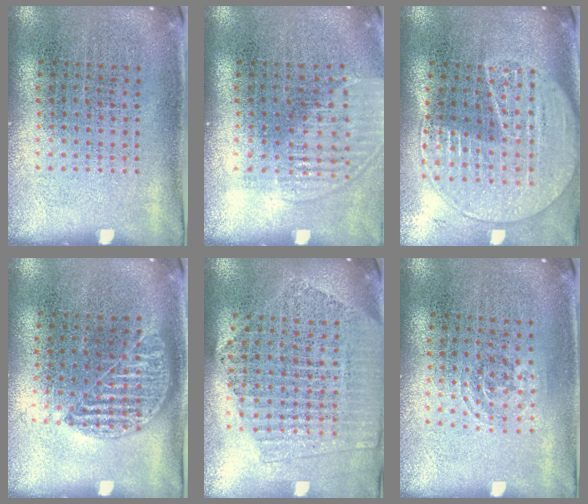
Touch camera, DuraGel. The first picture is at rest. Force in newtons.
{"total": 1.4, "press": 1.3, "slide": 0.7}
{"total": 2.0, "press": 1.8, "slide": 1.0}
{"total": 1.0, "press": 0.8, "slide": 0.4}
{"total": 2.1, "press": 1.9, "slide": 0.9}
{"total": 0.7, "press": 0.5, "slide": 0.5}